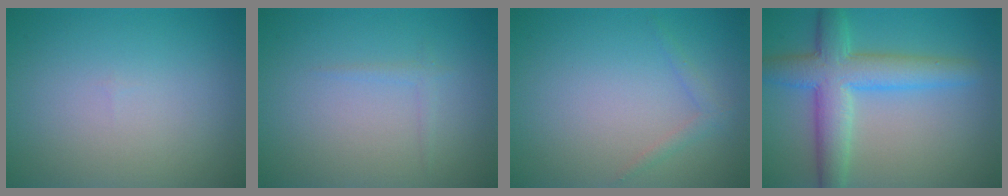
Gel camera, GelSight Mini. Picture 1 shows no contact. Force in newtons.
{"total": 0.9, "press": 0.8, "slide": 0.1}
{"total": 1.1, "press": 1.1, "slide": 0.1}
{"total": 6.4, "press": 6.4, "slide": 0.1}